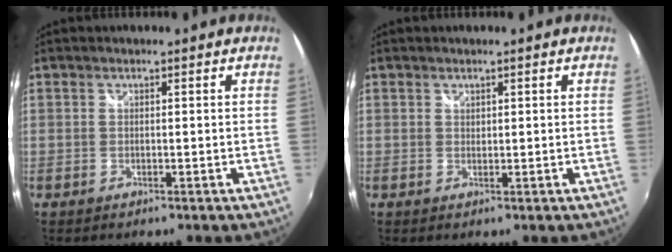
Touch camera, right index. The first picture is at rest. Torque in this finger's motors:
{"motor_torque": [-0.02, 0.09, 0.05, 0.01]}